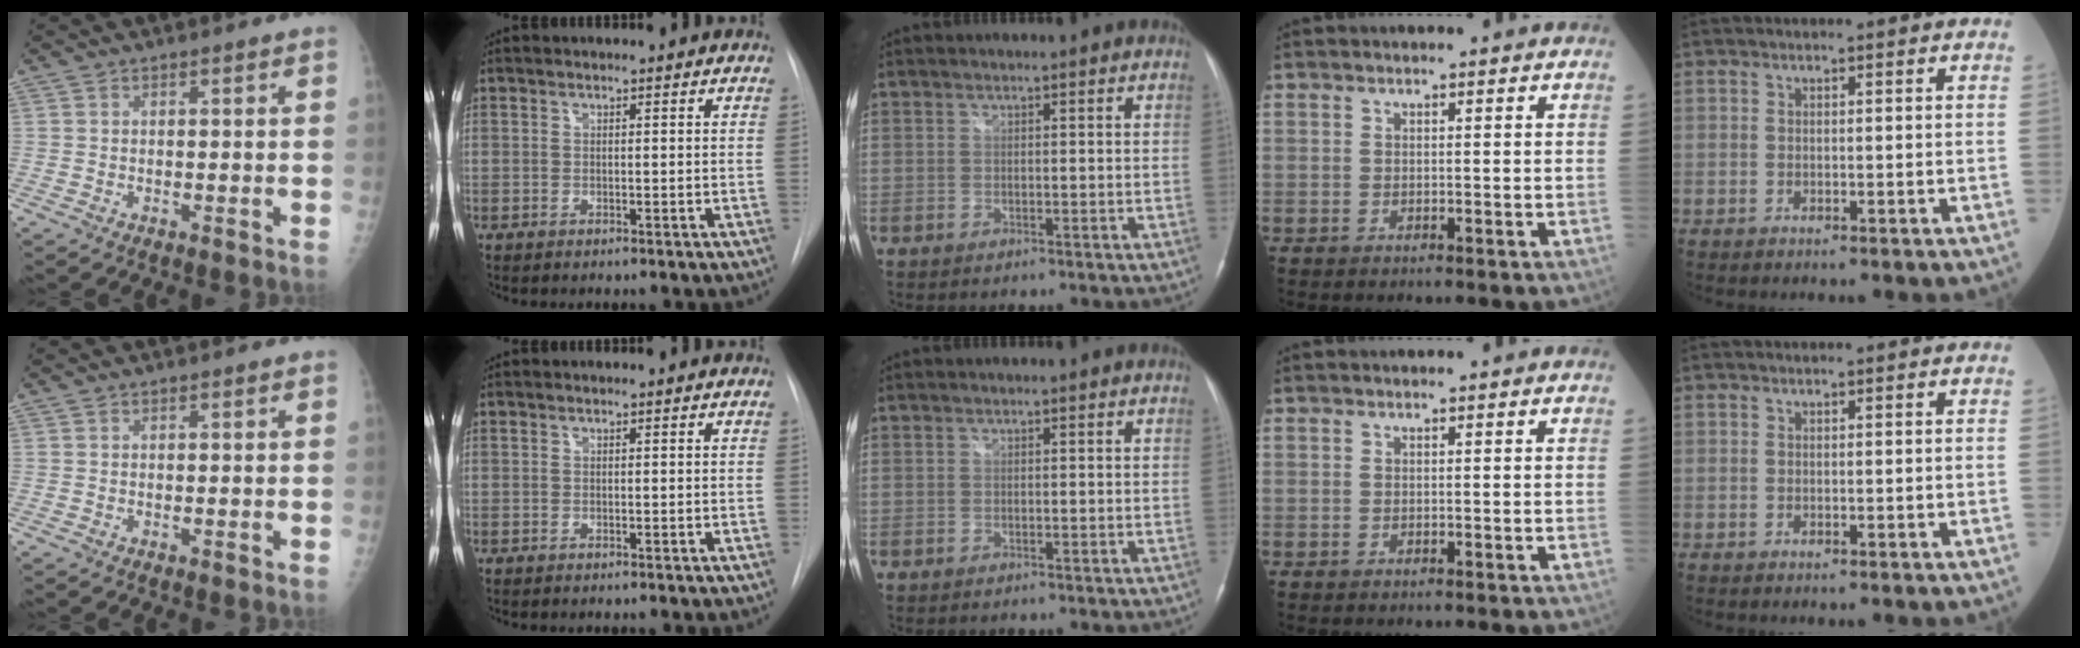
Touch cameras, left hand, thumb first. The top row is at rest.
{}